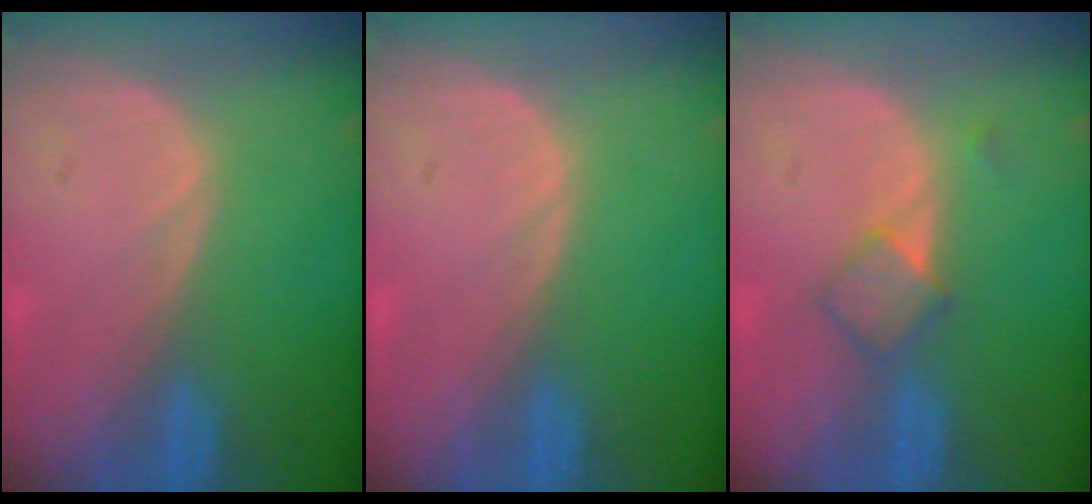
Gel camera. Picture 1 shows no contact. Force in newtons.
{"total": 0.0}
{"total": 3.1, "press": 3.1, "slide": 0.2}